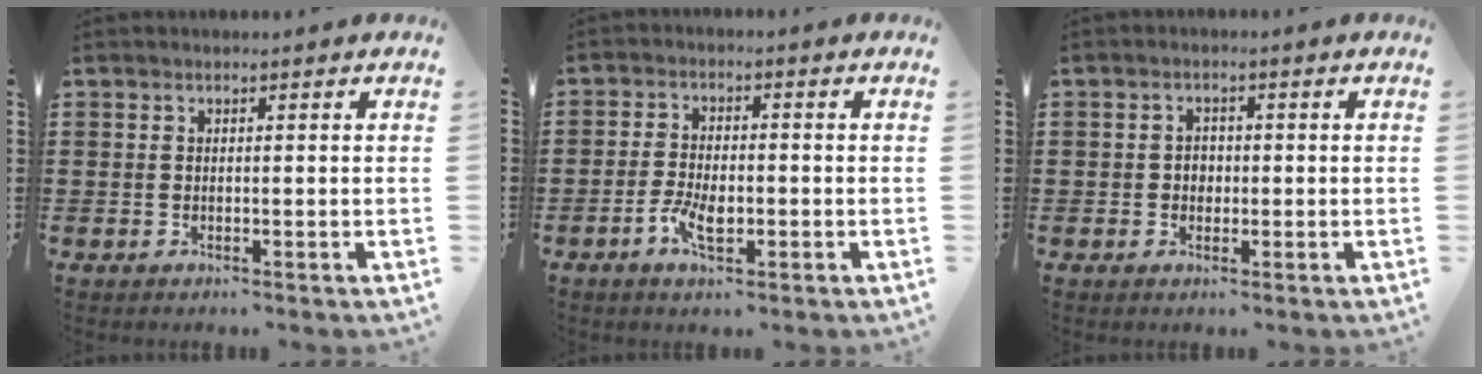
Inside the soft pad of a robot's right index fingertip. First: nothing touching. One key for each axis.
{"total": 4.7, "fx": -1.8, "fy": 2.1, "fz": 3.8, "tx": -0.084, "ty": -0.002, "tz": -0.036}
{"total": 1.7, "fx": -0.2, "fy": 1.5, "fz": 0.8, "tx": -0.019, "ty": 0.006, "tz": -0.007}